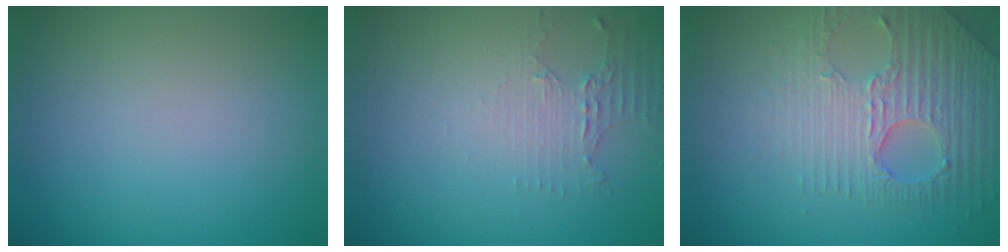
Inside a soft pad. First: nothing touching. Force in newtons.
{"total": 2.2, "press": 1.5, "slide": 1.5}
{"total": 4.0, "press": 3.8, "slide": 1.1}